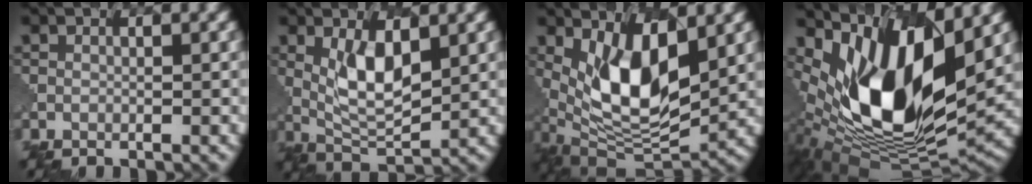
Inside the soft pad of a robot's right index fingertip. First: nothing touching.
{"total": 5.1, "force": [1.5, 2.0, 4.4], "torque": [-0.086, -0.005, 0.035]}
{"total": 9.3, "force": [2.1, 4.3, 8.0], "torque": [-0.152, -0.018, 0.042]}
{"total": 14.0, "force": [3.9, 6.9, 11.5], "torque": [-0.226, -0.024, 0.072]}